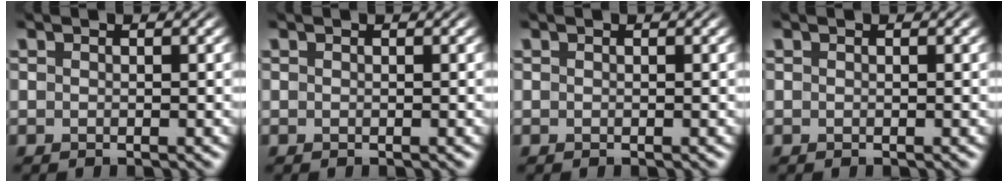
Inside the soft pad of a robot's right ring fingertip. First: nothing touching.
{"total": 0.0}
{"total": 0.0}
{"total": 0.0}